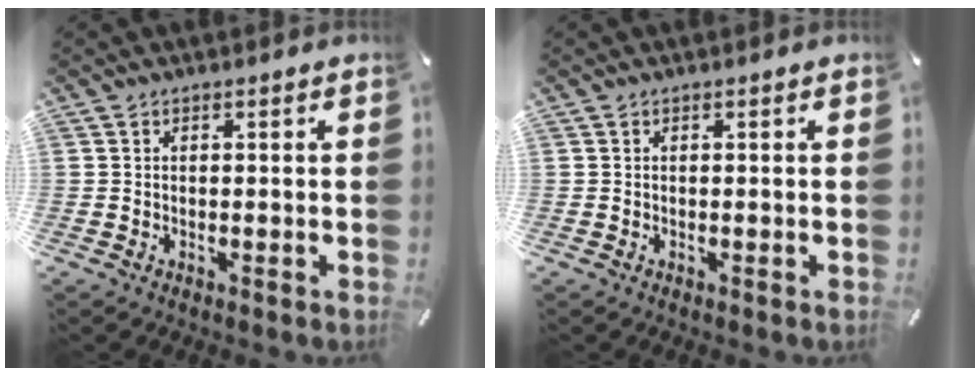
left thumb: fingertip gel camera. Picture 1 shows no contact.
{"total": 0.0}